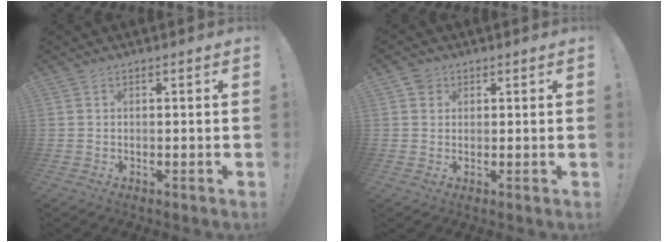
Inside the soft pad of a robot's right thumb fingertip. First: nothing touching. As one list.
[{"total": 2.9, "force": [1.5, 2.4, 0.6], "torque": [-0.014, 0.002, 0.028]}]